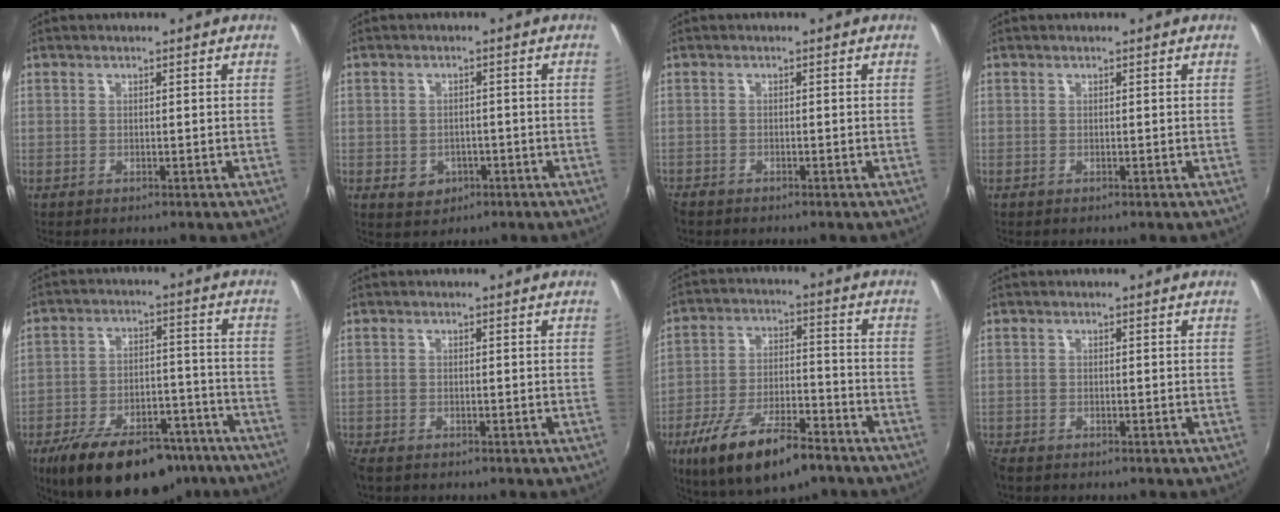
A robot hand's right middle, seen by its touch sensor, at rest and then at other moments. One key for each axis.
{"total": 4.5, "fx": -1.7, "fy": 3.8, "fz": 1.7, "tx": -0.041, "ty": -0.001, "tz": -0.016}
{"total": 1.9, "fx": -1.7, "fy": 0.7, "fz": 0.4, "tx": -0.015, "ty": -0.008, "tz": -0.035}
{"total": 0.0}
{"total": 20.7, "fx": -15.1, "fy": 8.9, "fz": 11.1, "tx": -0.204, "ty": -0.010, "tz": -0.216}
{"total": 2.6, "fx": -2.2, "fy": 0.8, "fz": 1.0, "tx": -0.028, "ty": -0.014, "tz": -0.044}
{"total": 16.9, "fx": -10.8, "fy": 5.7, "fz": 11.6, "tx": -0.224, "ty": -0.033, "tz": -0.182}
{"total": 2.2, "fx": -2.0, "fy": 0.7, "fz": 0.7, "tx": -0.021, "ty": -0.012, "tz": -0.041}